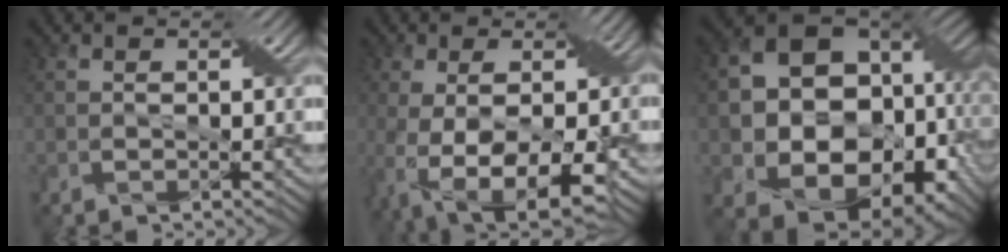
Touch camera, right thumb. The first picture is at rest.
{"total": 12.7, "force": [-4.0, 5.6, 10.6], "torque": [-0.199, -0.036, -0.055]}
{"total": 18.2, "force": [-1.2, 13.7, 12.0], "torque": [-0.188, -0.042, 0.017]}